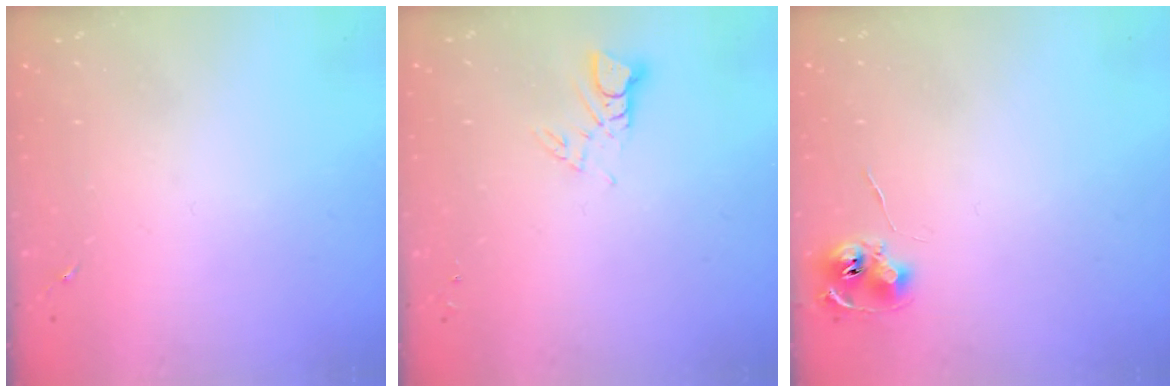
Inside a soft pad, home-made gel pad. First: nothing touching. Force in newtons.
{"total": 3.8, "press": 3.7, "slide": 0.3}
{"total": 7.5, "press": 7.5, "slide": 0.5}